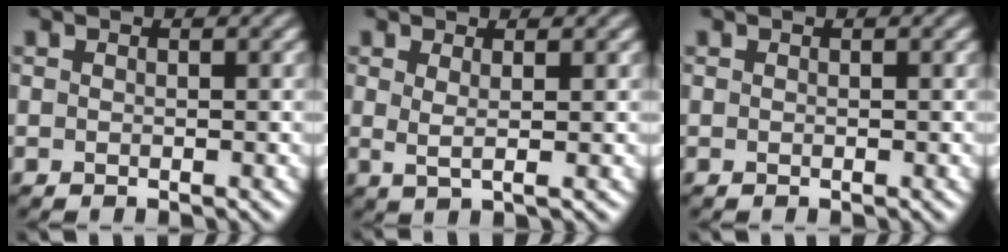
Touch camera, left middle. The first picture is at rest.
{"total": 1.4, "force": [0.5, 0.0, 1.3], "torque": [-0.025, -0.009, 0.010]}
{"total": 0.0}